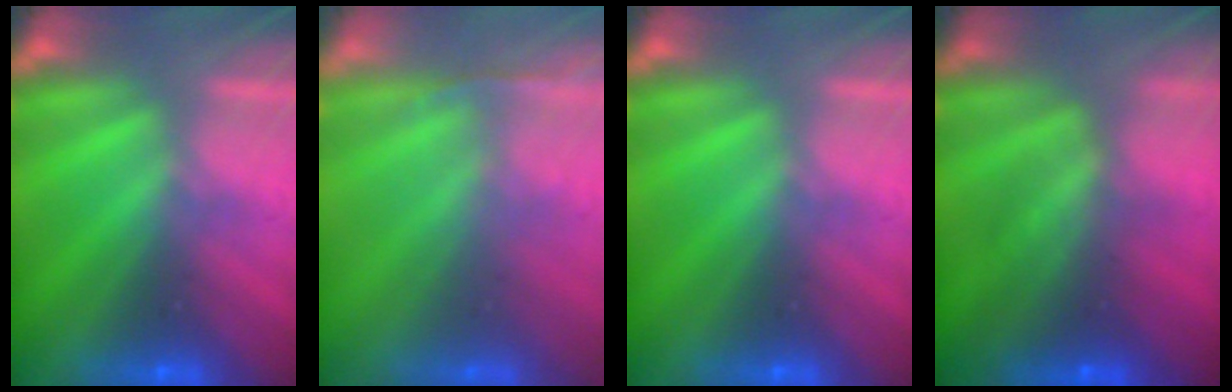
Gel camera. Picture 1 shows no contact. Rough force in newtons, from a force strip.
{"total": 1.2}
{"total": 0.0}
{"total": 7.8}